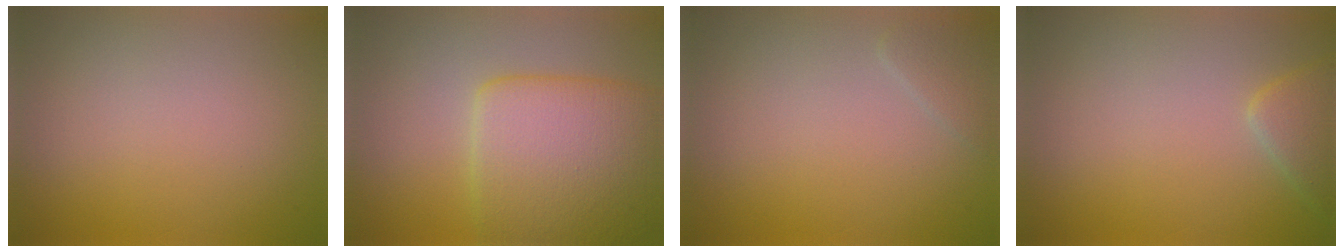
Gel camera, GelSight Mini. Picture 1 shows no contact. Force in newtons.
{"total": 7.5, "press": 7.5, "slide": 0.2}
{"total": 1.2, "press": 1.2, "slide": 0.0}
{"total": 2.4, "press": 2.3, "slide": 0.1}